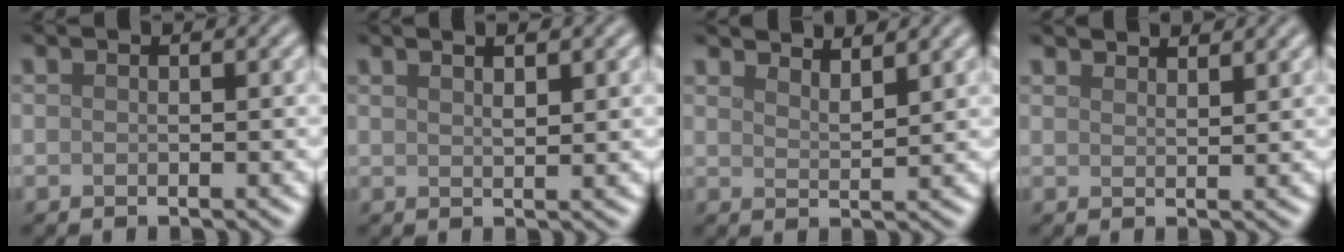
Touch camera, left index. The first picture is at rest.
{"total": 2.4, "force": [1.4, 0.6, 1.8], "torque": [-0.016, 0.006, 0.016]}
{"total": 3.4, "force": [3.2, 0.6, 1.1], "torque": [-0.010, 0.007, 0.042]}
{"total": 3.6, "force": [3.4, 0.6, 1.1], "torque": [-0.007, 0.003, 0.040]}